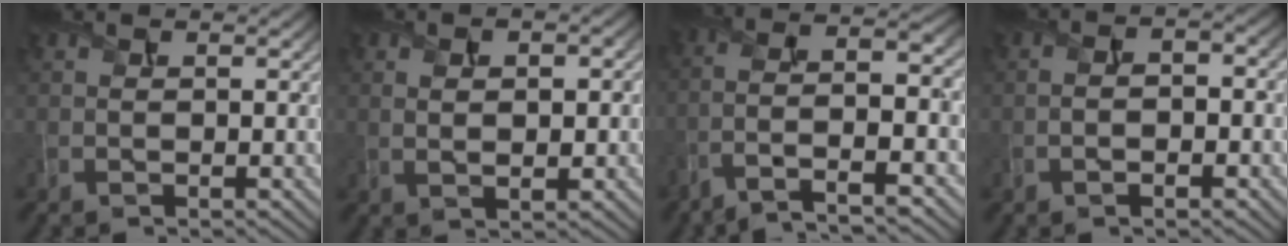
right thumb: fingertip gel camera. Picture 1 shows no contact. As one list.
[{"total": 4.7, "force": [0.7, 2.6, 3.8], "torque": [-0.048, 0.004, 0.006]}, {"total": 11.0, "force": [-5.3, 3.1, 9.1], "torque": [-0.160, 0.011, -0.097]}, {"total": 3.5, "force": [-1.3, 1.6, 2.8], "torque": [-0.039, 0.001, -0.026]}]